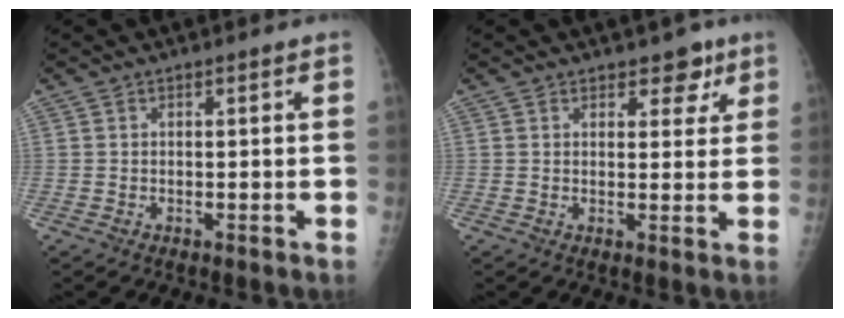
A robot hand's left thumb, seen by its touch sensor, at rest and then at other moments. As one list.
[{"total": 4.4, "force": [2.8, 2.7, 2.2], "torque": [0.003, -0.013, 0.034]}]